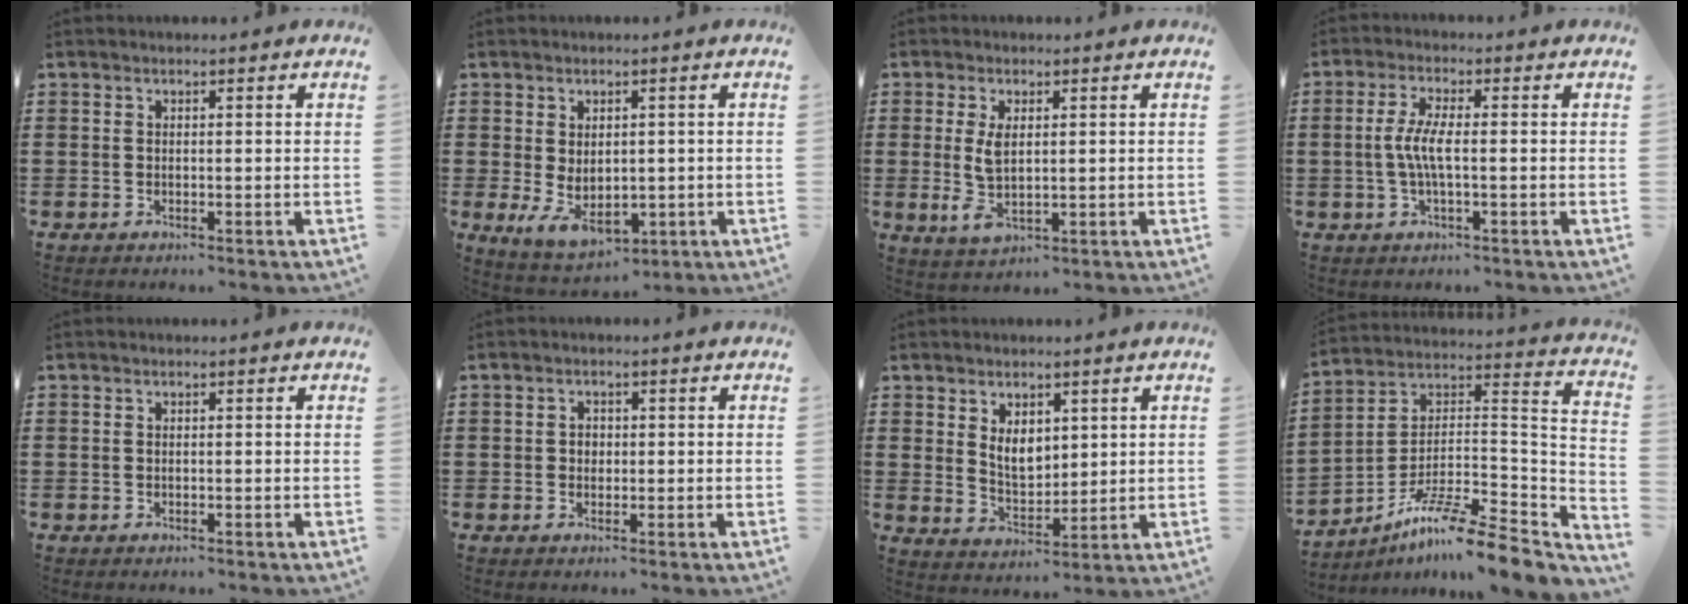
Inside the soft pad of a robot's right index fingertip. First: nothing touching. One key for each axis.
{"total": 5.2, "fx": -0.8, "fy": 3.5, "fz": 3.7, "tx": -0.079, "ty": 0.001, "tz": -0.017}
{"total": 4.6, "fx": 0.6, "fy": 2.0, "fz": 4.1, "tx": -0.098, "ty": -0.001, "tz": 0.006}
{"total": 4.6, "fx": -0.6, "fy": 1.0, "fz": 4.5, "tx": -0.110, "ty": -0.008, "tz": -0.023}
{"total": 0.0}
{"total": 1.3, "fx": 0.0, "fy": 1.2, "fz": 0.6, "tx": -0.014, "ty": 0.006, "tz": -0.001}
{"total": 4.8, "fx": 2.2, "fy": 3.1, "fz": 3.0, "tx": -0.051, "ty": 0.002, "tz": 0.037}
{"total": 11.5, "fx": -9.2, "fy": 1.1, "fz": 6.9, "tx": -0.105, "ty": 0.009, "tz": -0.175}